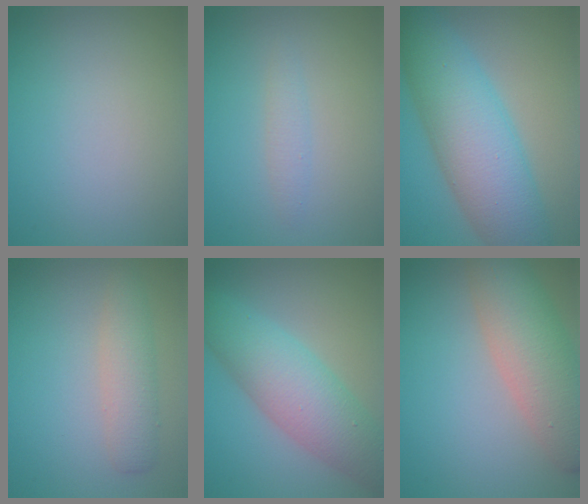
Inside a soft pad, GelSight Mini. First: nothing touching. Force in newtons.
{"total": 1.2, "press": 1.2, "slide": 0.0}
{"total": 9.2, "press": 9.2, "slide": 0.3}
{"total": 2.9, "press": 2.9, "slide": 0.1}
{"total": 7.0, "press": 7.0, "slide": 0.3}
{"total": 7.5, "press": 7.5, "slide": 0.4}